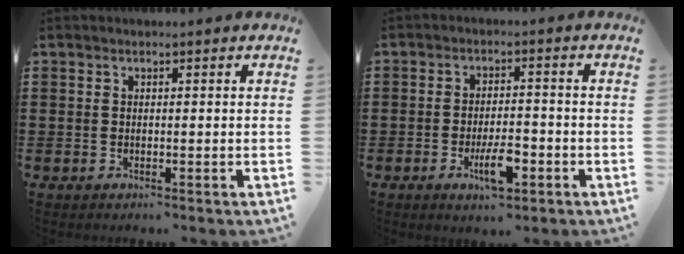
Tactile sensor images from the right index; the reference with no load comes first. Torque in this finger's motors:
{"motor_torque": [0.17, -0.08, 0.18, 0.07]}